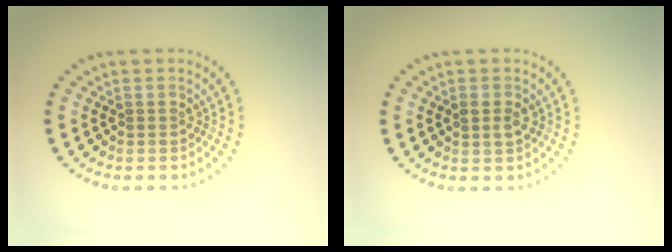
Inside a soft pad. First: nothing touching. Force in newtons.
{"total": 1.4, "press": 1.4, "slide": 0.2}